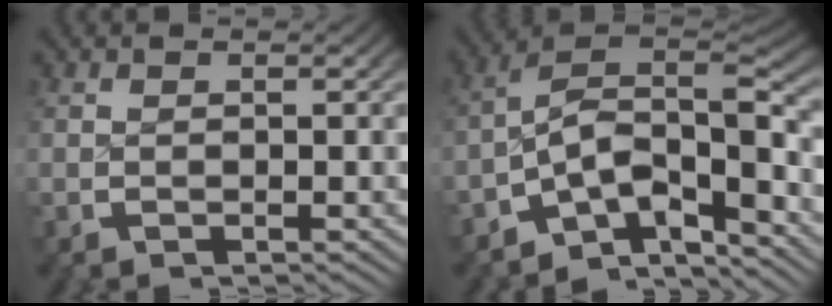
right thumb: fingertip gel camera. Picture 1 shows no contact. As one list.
[{"total": 13.0, "force": [-3.1, 8.9, 8.9], "torque": [-0.163, -0.042, -0.052]}]